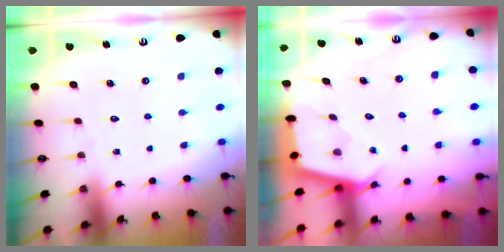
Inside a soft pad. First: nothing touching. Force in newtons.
{"total": 2.6, "press": 2.5, "slide": 0.4}